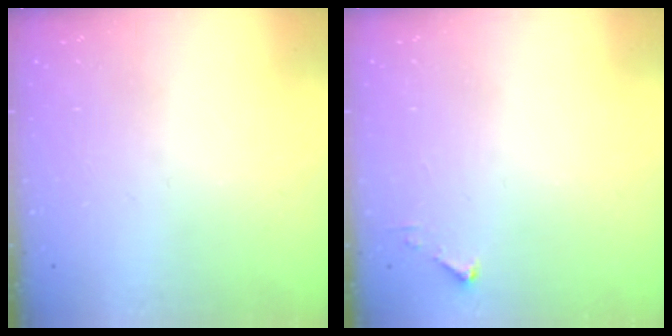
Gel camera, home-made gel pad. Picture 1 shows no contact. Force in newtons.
{"total": 2.7, "press": 2.7, "slide": 0.3}